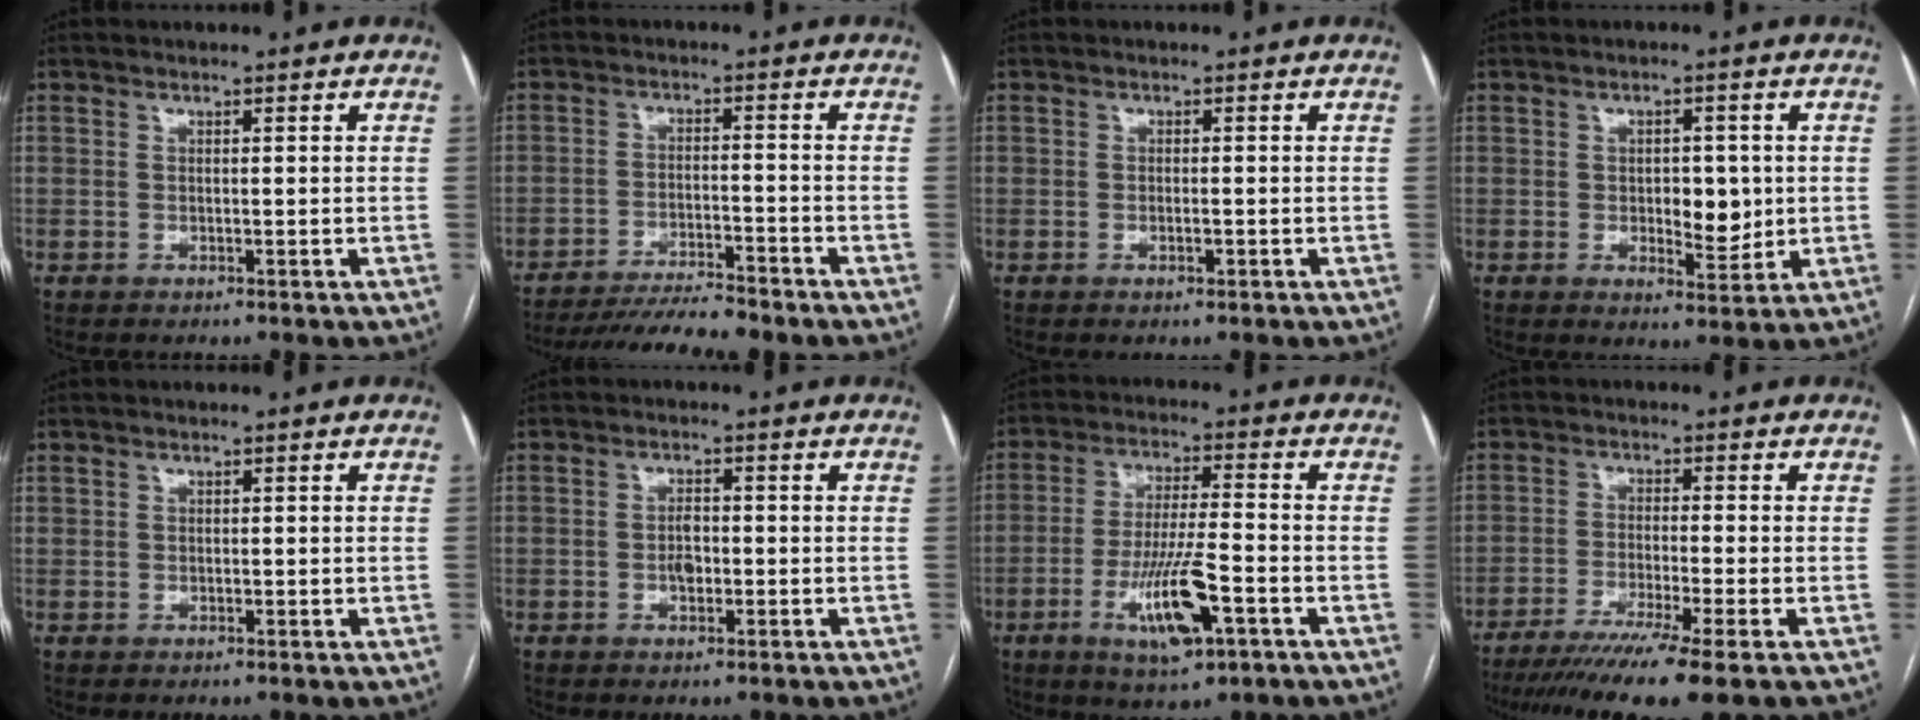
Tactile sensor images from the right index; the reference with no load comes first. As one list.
[{"total": 9.5, "force": [-8.8, -0.1, 3.8], "torque": [-0.052, -0.012, -0.141]}, {"total": 0.9, "force": [-0.3, 0.3, 0.8], "torque": [-0.015, -0.001, -0.005]}, {"total": 5.5, "force": [-0.1, 2.7, 4.8], "torque": [-0.062, -0.004, 0.006]}, {"total": 0.7, "force": [0.5, 0.4, 0.0], "torque": [0.007, 0.001, 0.009]}, {"total": 2.5, "force": [-0.5, 1.4, 2.0], "torque": [-0.035, 0.003, -0.007]}, {"total": 11.1, "force": [-4.5, 1.8, 10.0], "torque": [-0.189, -0.011, -0.075]}, {"total": 11.9, "force": [-8.6, -1.1, 8.1], "torque": [-0.125, -0.032, -0.134]}]